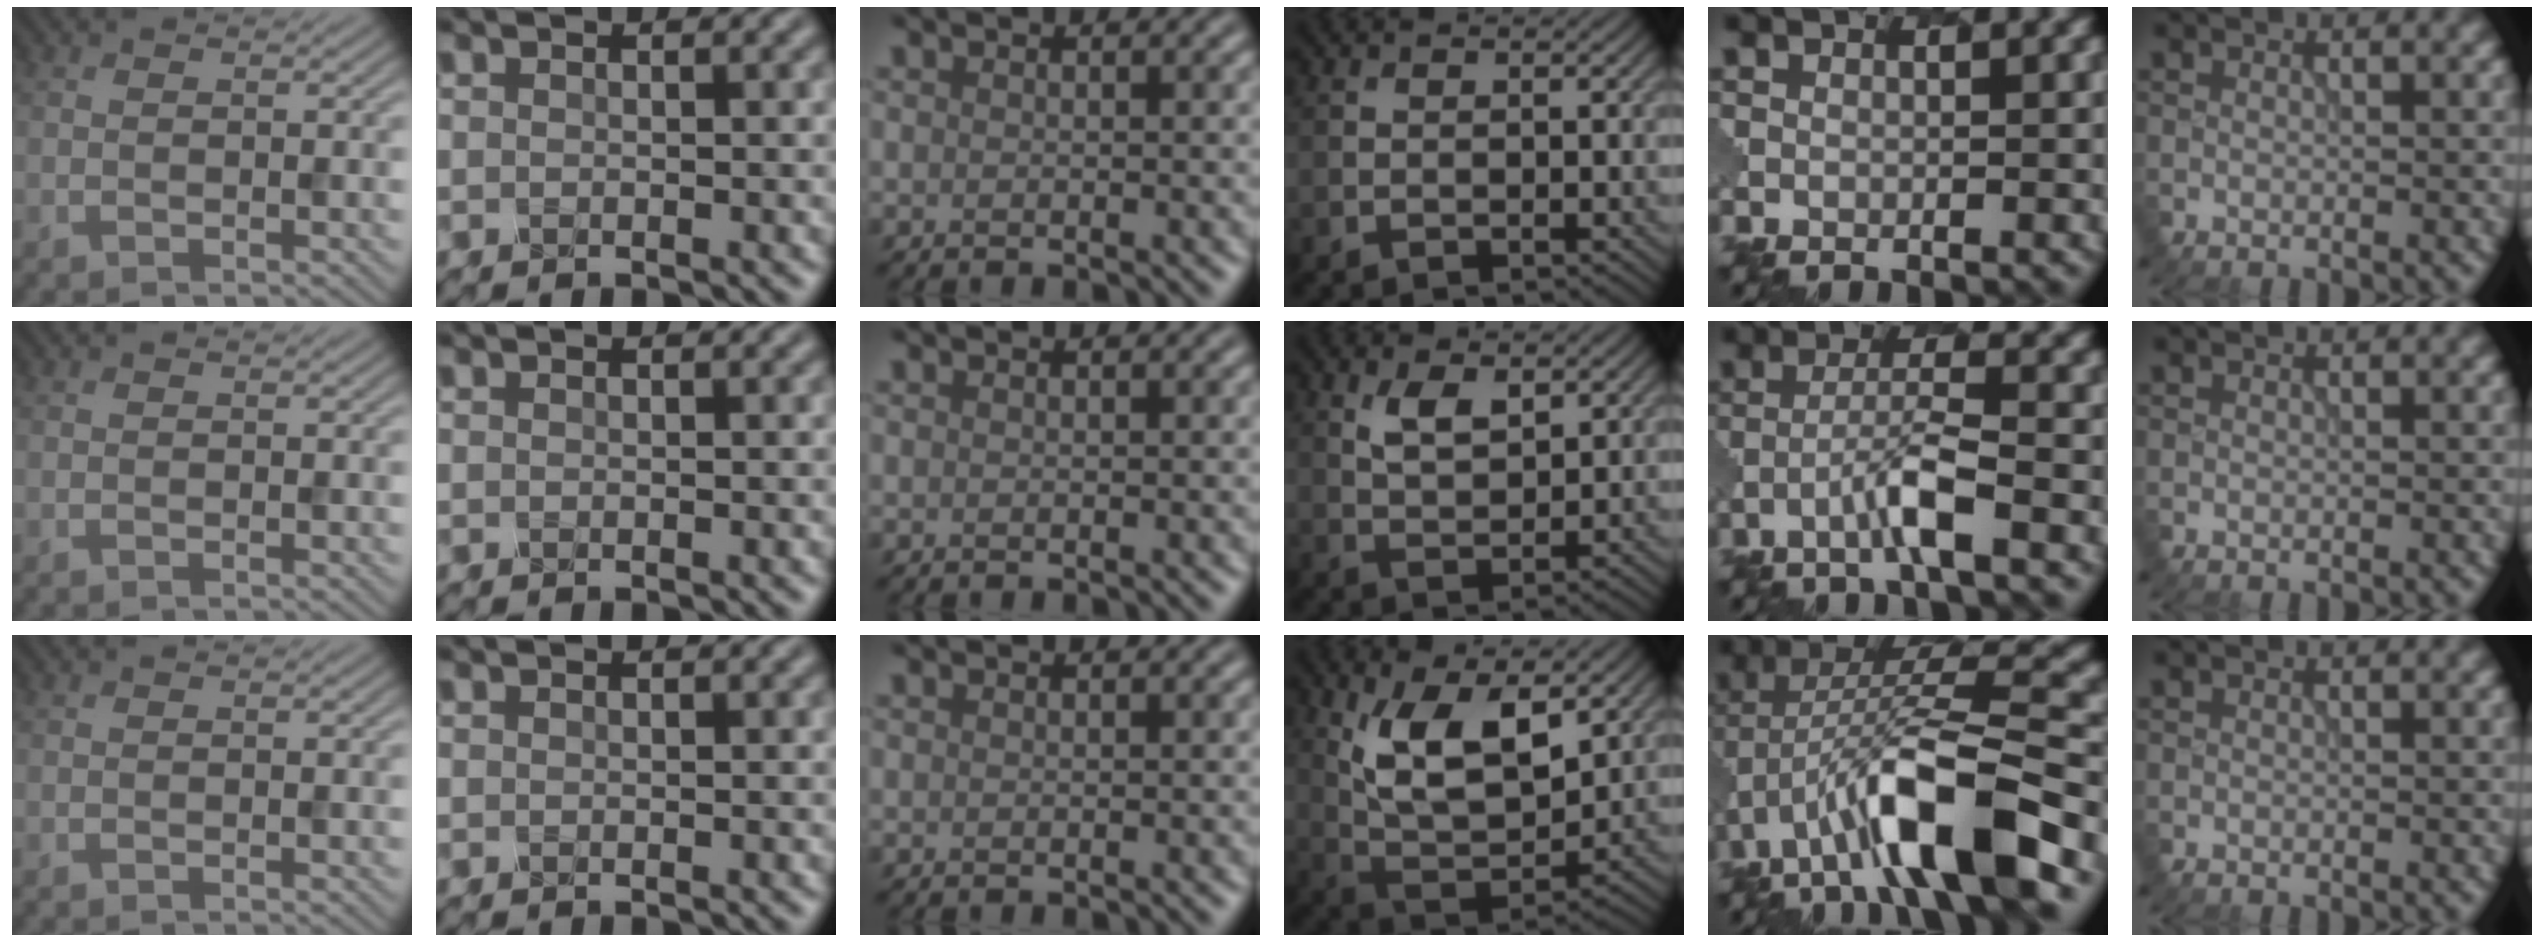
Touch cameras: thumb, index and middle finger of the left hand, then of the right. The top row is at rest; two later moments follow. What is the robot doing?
{"motion": "insert", "object": "pen bag"}